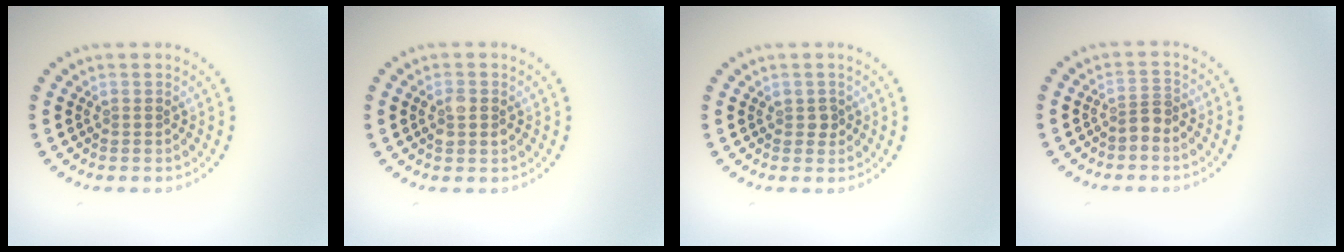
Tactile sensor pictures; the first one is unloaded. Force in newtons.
{"total": 1.7, "press": 1.7, "slide": 0.1}
{"total": 0.9, "press": 0.8, "slide": 0.3}
{"total": 1.7, "press": 1.3, "slide": 1.1}